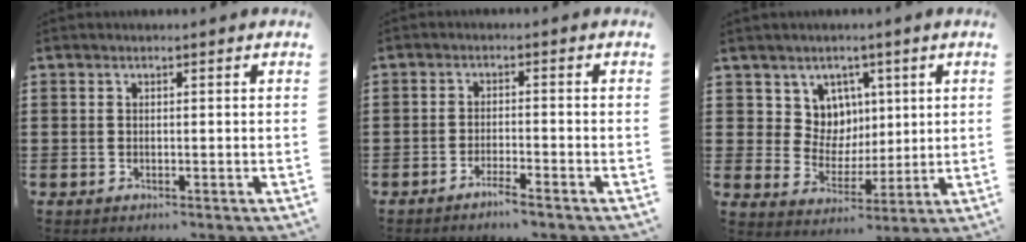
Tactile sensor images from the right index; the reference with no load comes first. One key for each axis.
{"total": 2.4, "fx": -2.2, "fy": -0.4, "fz": 0.9, "tx": -0.016, "ty": 0.000, "tz": -0.043}
{"total": 5.0, "fx": 3.3, "fy": 3.8, "fz": 0.2, "tx": -0.028, "ty": 0.001, "tz": 0.062}